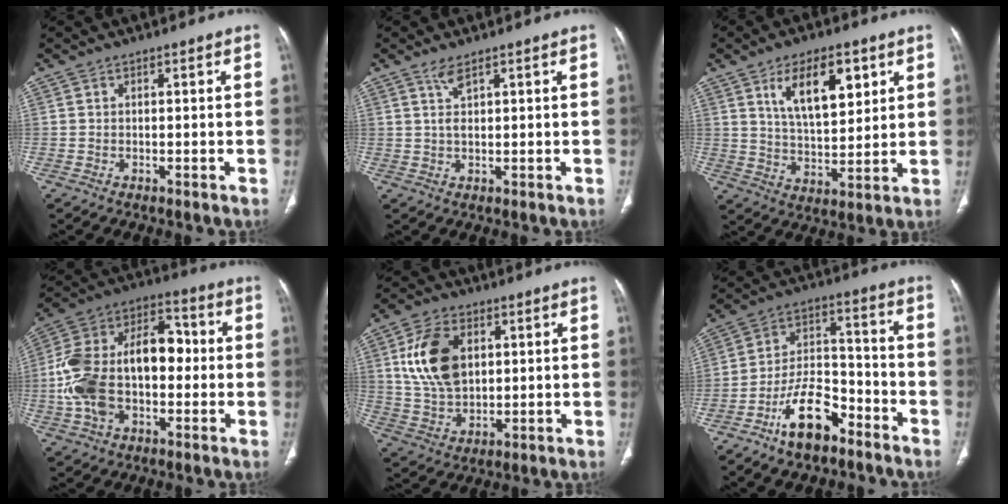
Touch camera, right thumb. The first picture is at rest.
{"total": 2.5, "force": [1.7, 0.6, 1.8], "torque": [-0.036, -0.003, 0.038]}
{"total": 13.1, "force": [5.8, 6.2, 9.9], "torque": [-0.135, -0.029, 0.106]}
{"total": 20.9, "force": [-1.2, 12.8, 16.5], "torque": [-0.298, 0.047, -0.022]}
{"total": 13.3, "force": [3.4, 8.7, 9.5], "torque": [-0.161, -0.007, 0.070]}
{"total": 7.5, "force": [-4.8, 3.6, 4.6], "torque": [-0.070, 0.038, -0.087]}